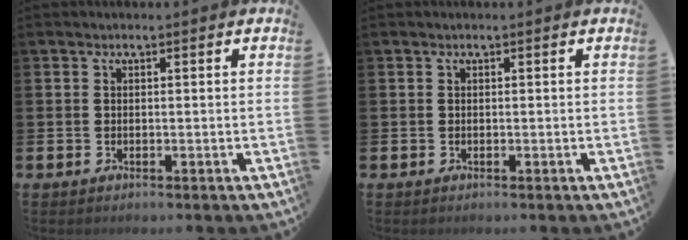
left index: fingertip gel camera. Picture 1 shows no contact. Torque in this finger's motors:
{"motor_torque": [-0.01, 0.01, 0.00, 0.00]}